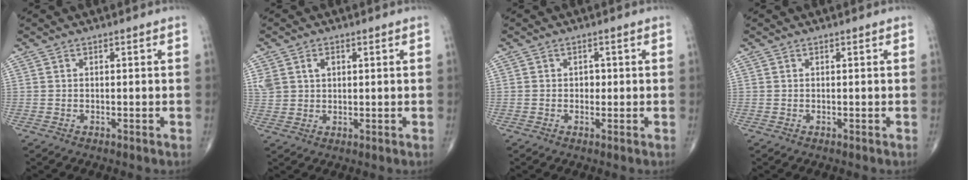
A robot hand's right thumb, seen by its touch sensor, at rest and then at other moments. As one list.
[{"total": 4.8, "force": [1.7, 3.6, 2.7], "torque": [-0.050, 0.003, 0.041]}, {"total": 1.3, "force": [0.0, 1.1, 0.7], "torque": [-0.001, 0.003, -0.003]}, {"total": 0.0}]